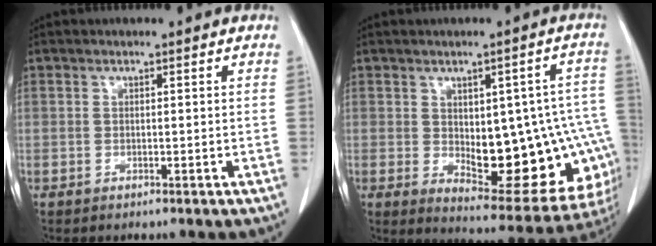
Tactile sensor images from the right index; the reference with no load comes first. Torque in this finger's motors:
{"motor_torque": [1.82, -0.14, 0.32, 0.06]}